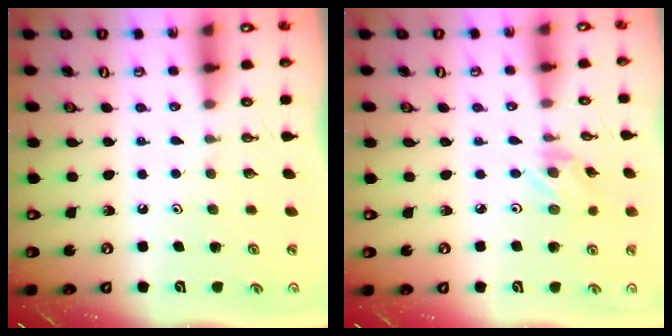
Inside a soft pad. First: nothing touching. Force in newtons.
{"total": 1.6, "press": 1.5, "slide": 0.3}